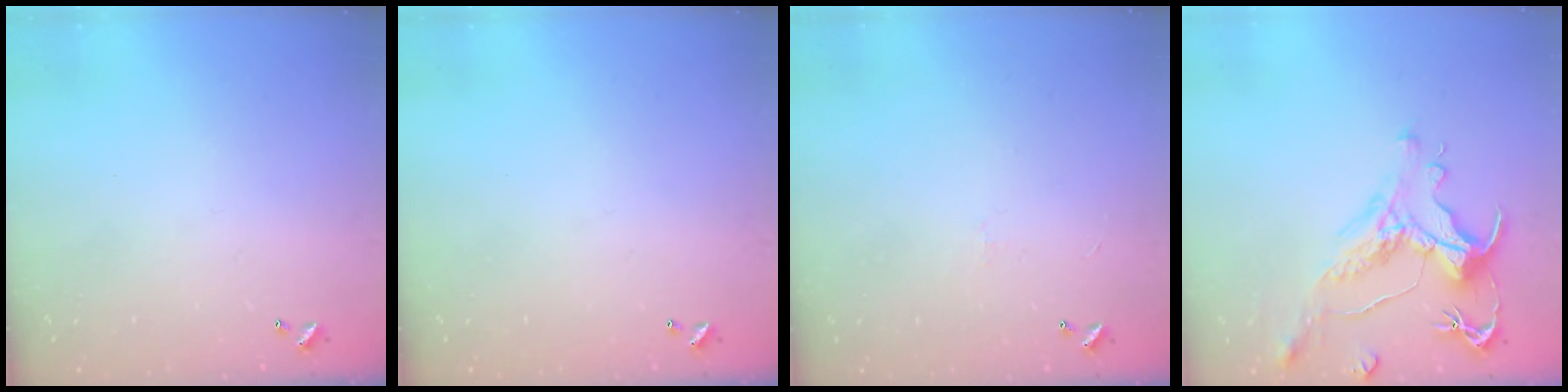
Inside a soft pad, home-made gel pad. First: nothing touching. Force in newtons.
{"total": 0.0}
{"total": 0.7, "press": 0.3, "slide": 0.7}
{"total": 1.4, "press": 0.2, "slide": 1.4}